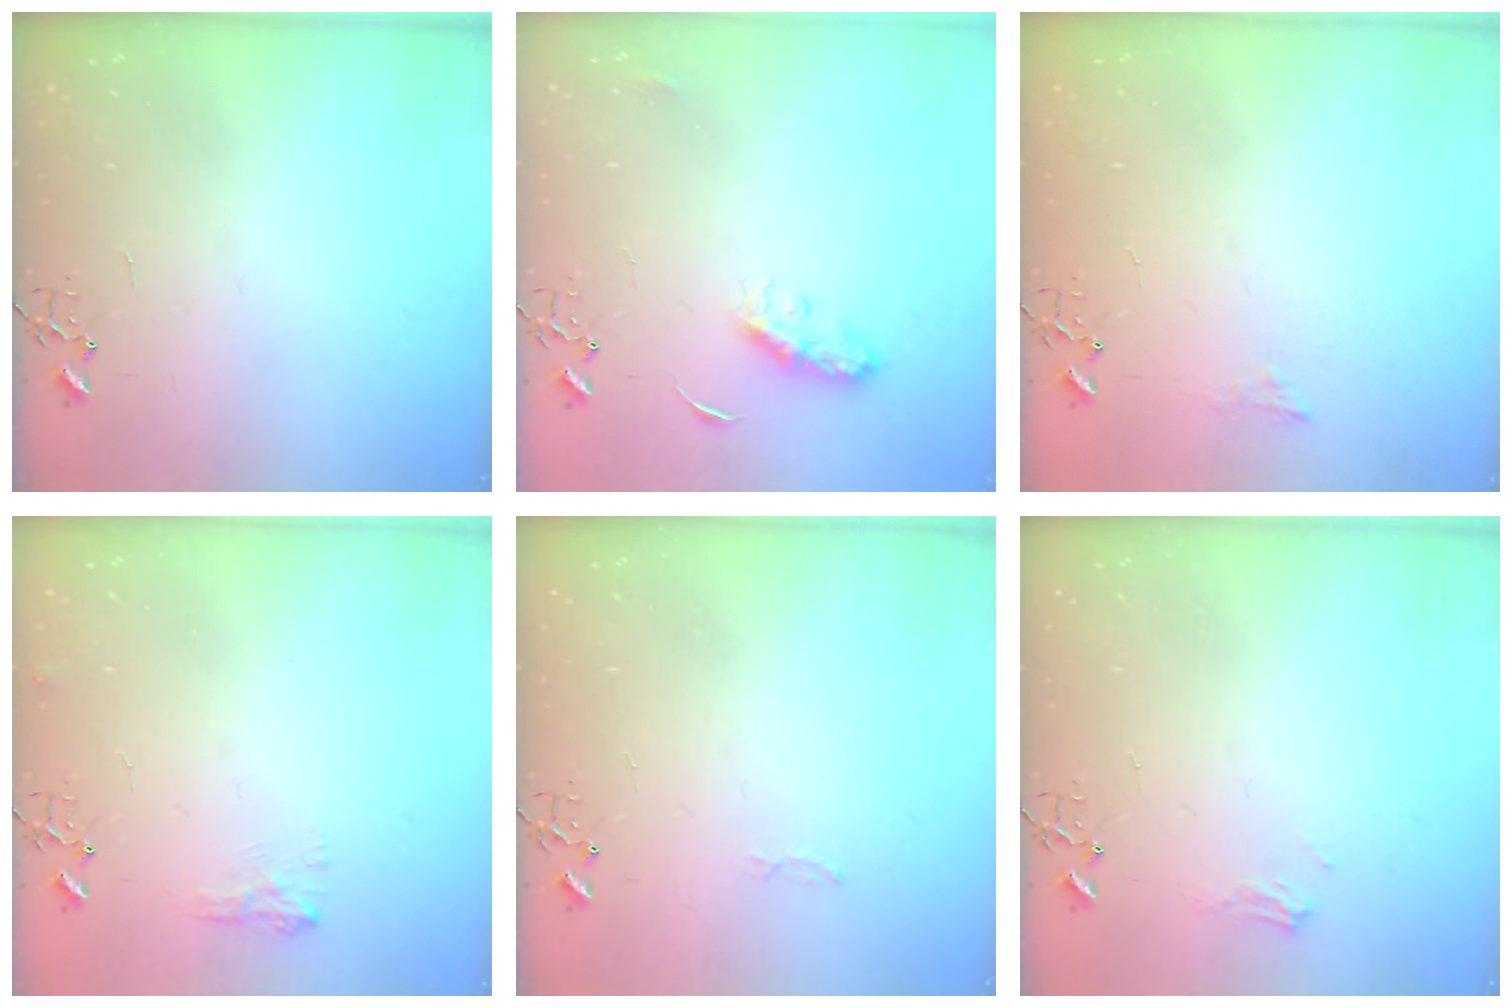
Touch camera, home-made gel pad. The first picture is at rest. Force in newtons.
{"total": 7.2, "press": 7.2, "slide": 0.3}
{"total": 5.9, "press": 5.9, "slide": 0.8}
{"total": 7.4, "press": 7.4, "slide": 0.5}
{"total": 2.8, "press": 2.8, "slide": 0.4}
{"total": 6.7, "press": 6.7, "slide": 0.7}